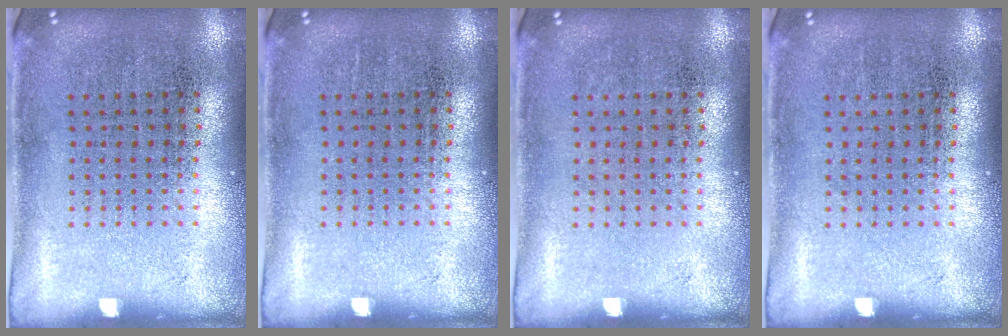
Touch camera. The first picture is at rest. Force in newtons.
{"total": 0.0}
{"total": 0.0}
{"total": 0.0}